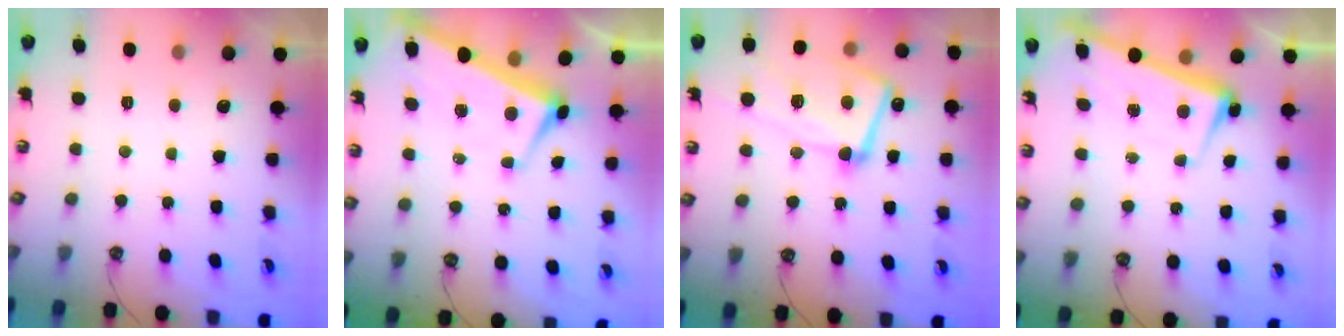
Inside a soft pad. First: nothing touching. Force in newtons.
{"total": 2.7, "press": 2.5, "slide": 0.9}
{"total": 15.3, "press": 15.3, "slide": 1.3}
{"total": 2.2, "press": 2.0, "slide": 0.9}